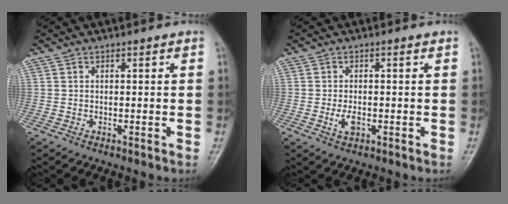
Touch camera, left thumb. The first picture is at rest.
{"total": 2.7, "force": [-0.7, 1.5, 2.2], "torque": [-0.043, -0.003, -0.011]}